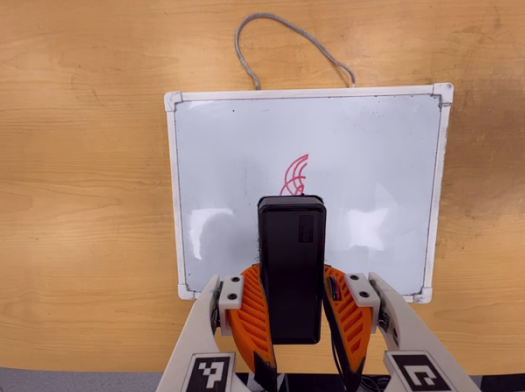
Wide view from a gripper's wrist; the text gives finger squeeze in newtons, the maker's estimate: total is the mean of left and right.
{"total": 9.0, "left": 7.4, "right": 10.6}